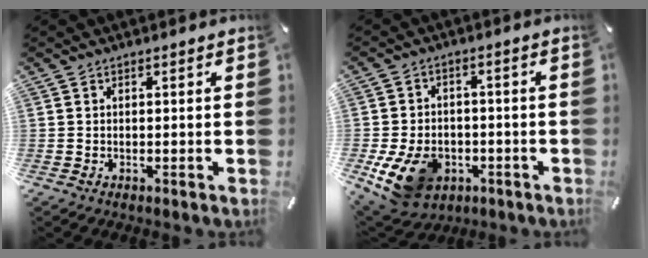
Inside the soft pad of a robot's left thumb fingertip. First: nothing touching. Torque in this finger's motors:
{"motor_torque": [0.51, 2.17, 0.64, -0.09, 0.46]}